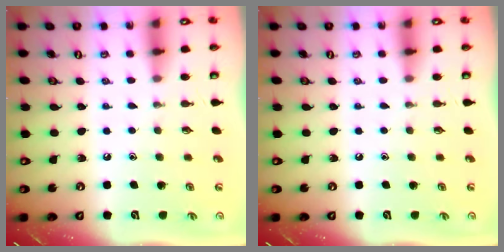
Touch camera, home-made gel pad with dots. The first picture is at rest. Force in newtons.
{"total": 0.0}